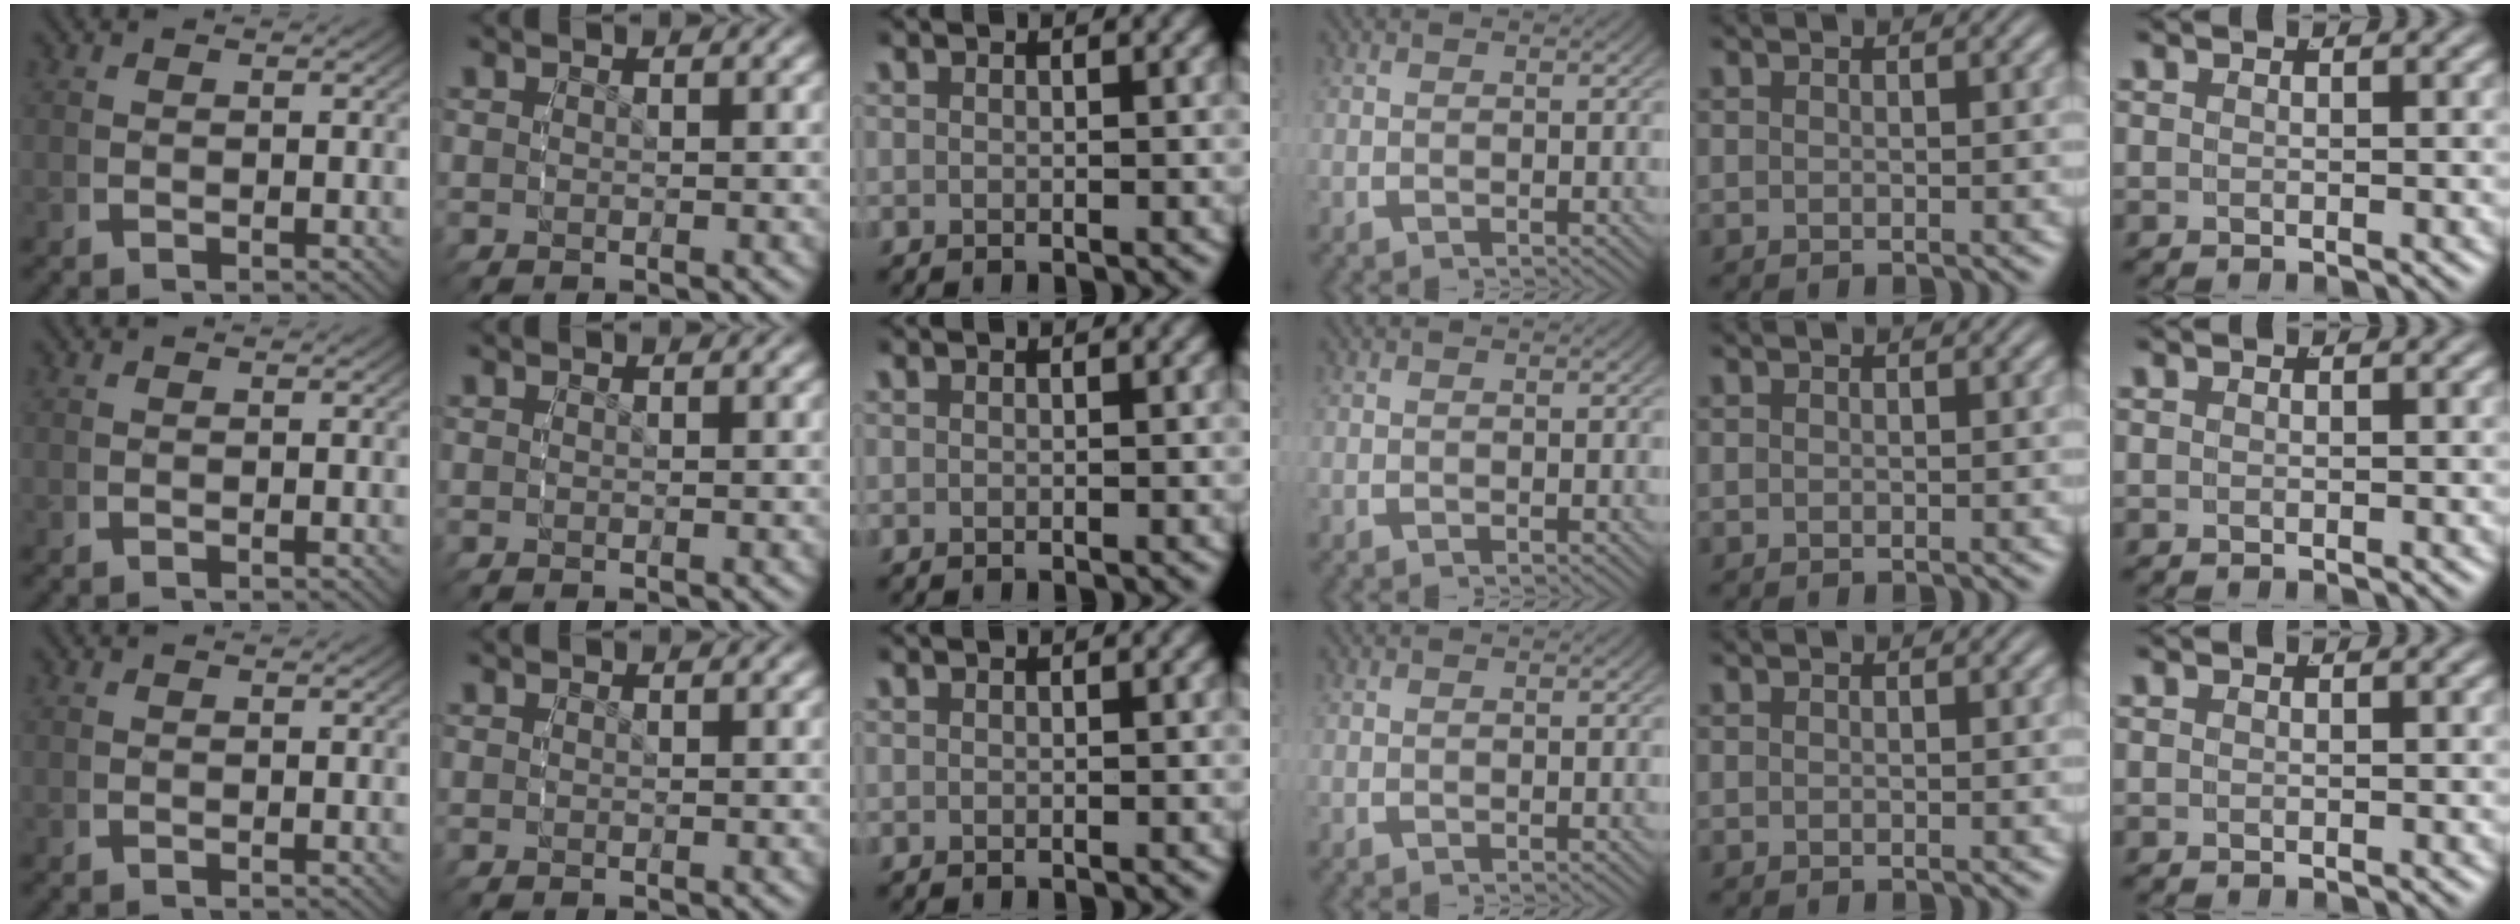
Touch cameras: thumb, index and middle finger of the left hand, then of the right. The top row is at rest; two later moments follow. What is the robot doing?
{"motion": "reach", "object": "backpack"}